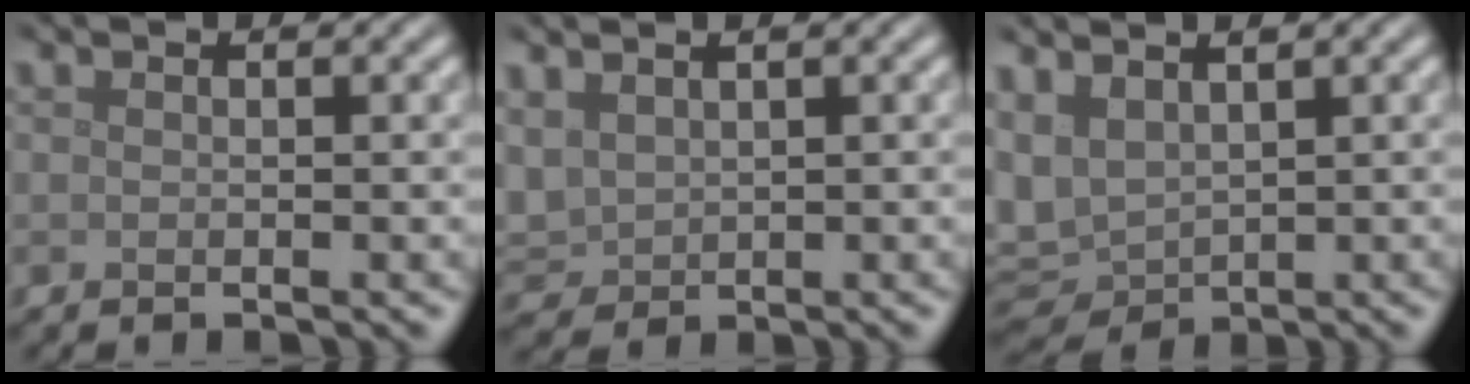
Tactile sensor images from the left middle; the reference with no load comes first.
{"total": 2.7, "force": [1.3, 1.9, 1.4], "torque": [-0.042, 0.002, 0.032]}
{"total": 5.4, "force": [1.7, 3.5, 3.7], "torque": [-0.096, 0.005, 0.035]}